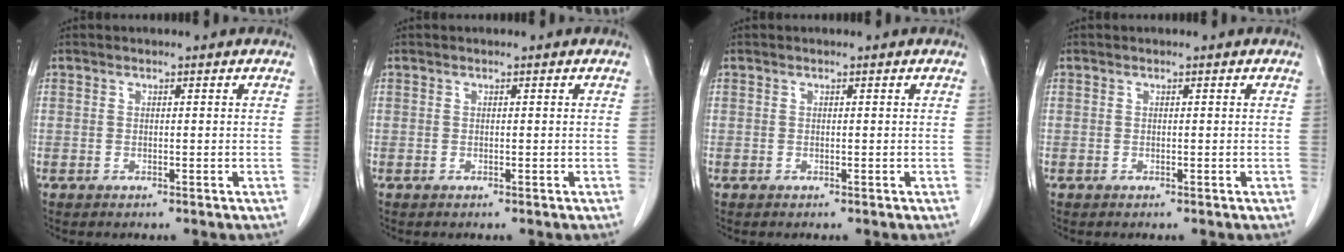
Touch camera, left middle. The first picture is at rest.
{"total": 0.0}
{"total": 0.0}
{"total": 0.0}